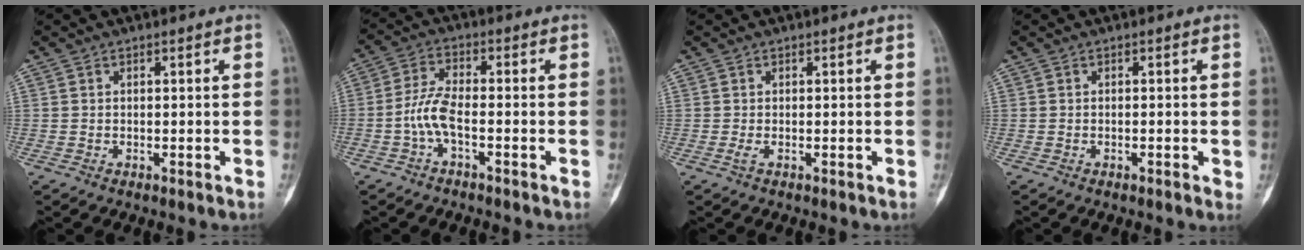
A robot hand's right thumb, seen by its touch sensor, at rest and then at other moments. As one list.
[{"total": 5.9, "force": [-2.2, 2.4, 4.9], "torque": [-0.106, 0.022, -0.047]}, {"total": 0.7, "force": [-0.3, 0.4, 0.6], "torque": [-0.015, -0.003, -0.009]}, {"total": 1.0, "force": [-0.3, 0.5, 0.8], "torque": [-0.006, -0.001, -0.006]}]